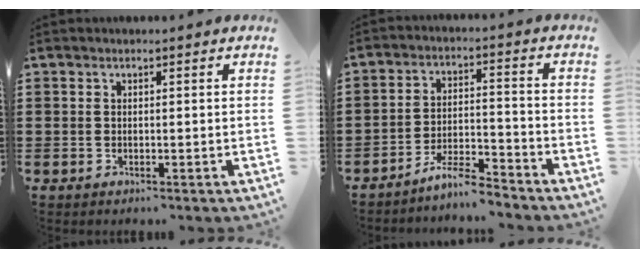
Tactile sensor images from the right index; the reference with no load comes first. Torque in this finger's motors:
{"motor_torque": [0.12, 0.50, -0.66, -0.21]}